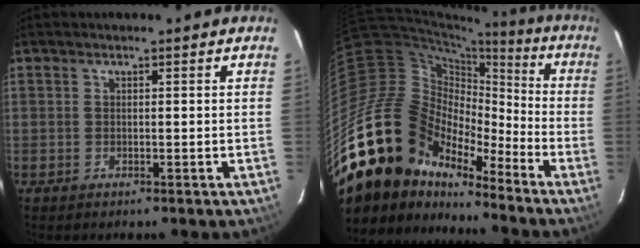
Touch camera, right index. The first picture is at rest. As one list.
[{"total": 21.7, "force": [-15.6, 12.6, 8.4], "torque": [-0.165, 0.026, -0.280]}]